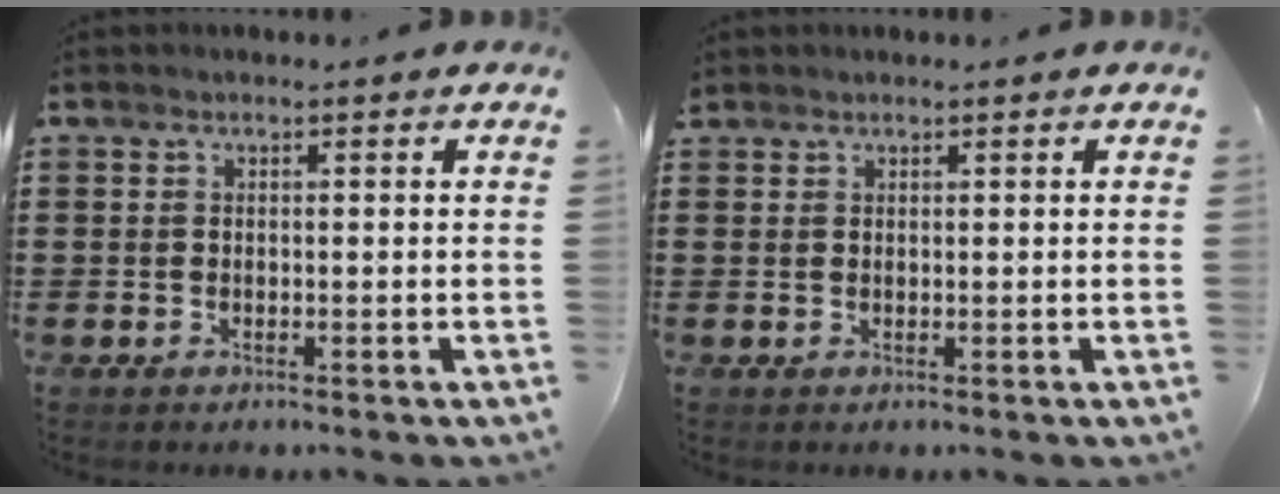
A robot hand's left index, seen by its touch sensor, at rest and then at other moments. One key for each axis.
{"total": 0.6, "fx": 0.5, "fy": 0.3, "fz": 0.0, "tx": -0.003, "ty": 0.001, "tz": 0.011}